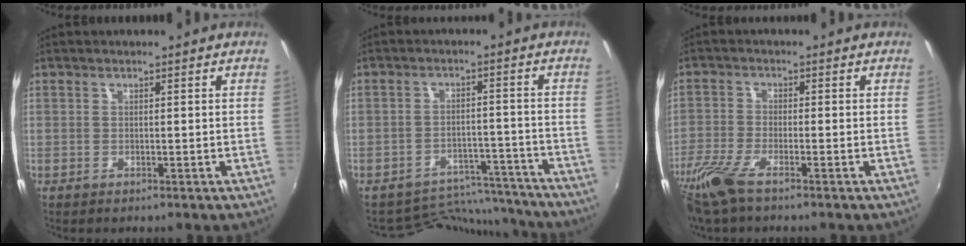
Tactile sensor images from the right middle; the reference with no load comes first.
{"total": 11.9, "force": [-11.4, 3.1, 0.5], "torque": [-0.016, 0.032, -0.155]}
{"total": 6.7, "force": [-4.7, 1.5, 4.5], "torque": [-0.116, -0.018, -0.097]}